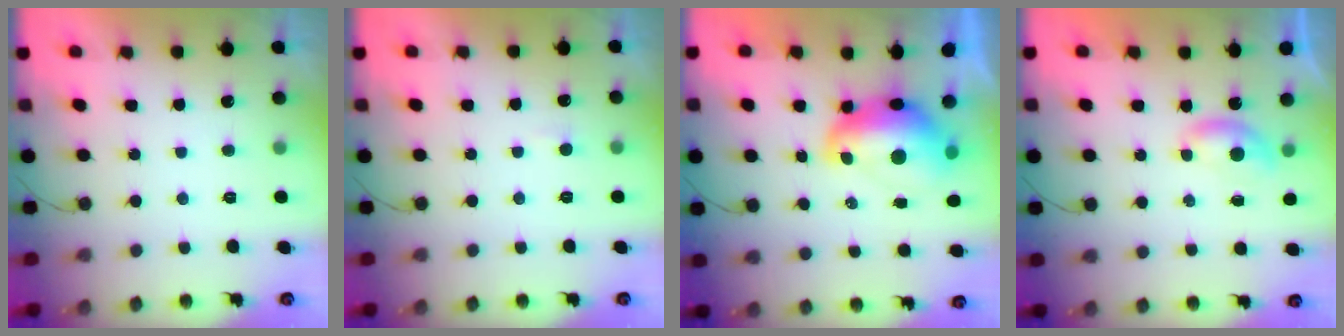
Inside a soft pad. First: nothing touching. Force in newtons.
{"total": 3.1, "press": 3.1, "slide": 0.3}
{"total": 11.8, "press": 11.7, "slide": 1.3}
{"total": 4.2, "press": 4.2, "slide": 0.4}